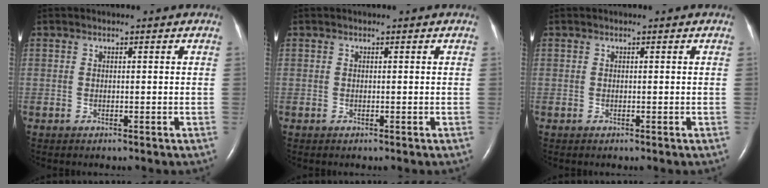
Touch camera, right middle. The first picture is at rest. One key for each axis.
{"total": 0.0}
{"total": 0.0}